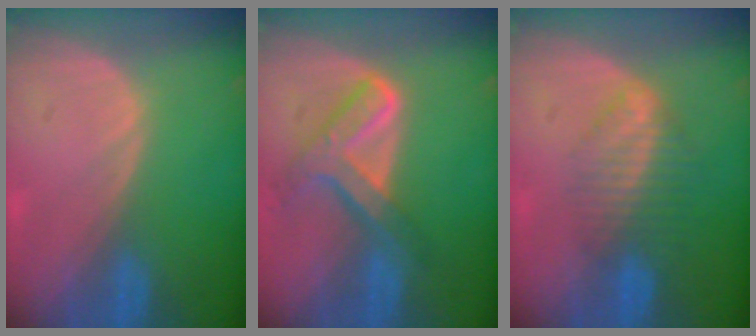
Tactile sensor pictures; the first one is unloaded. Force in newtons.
{"total": 7.7, "press": 6.5, "slide": 4.2}
{"total": 6.8, "press": 5.8, "slide": 3.5}